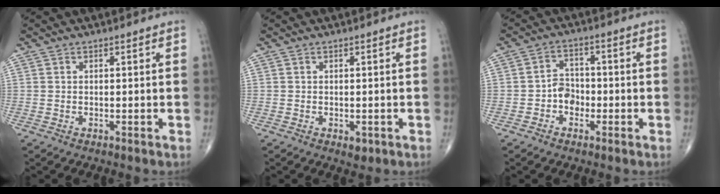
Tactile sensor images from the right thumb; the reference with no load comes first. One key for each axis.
{"total": 1.5, "fx": -0.6, "fy": 0.9, "fz": 1.0, "tx": -0.006, "ty": -0.002, "tz": -0.005}
{"total": 4.2, "fx": -1.4, "fy": 3.3, "fz": 2.2, "tx": -0.016, "ty": 0.018, "tz": -0.032}